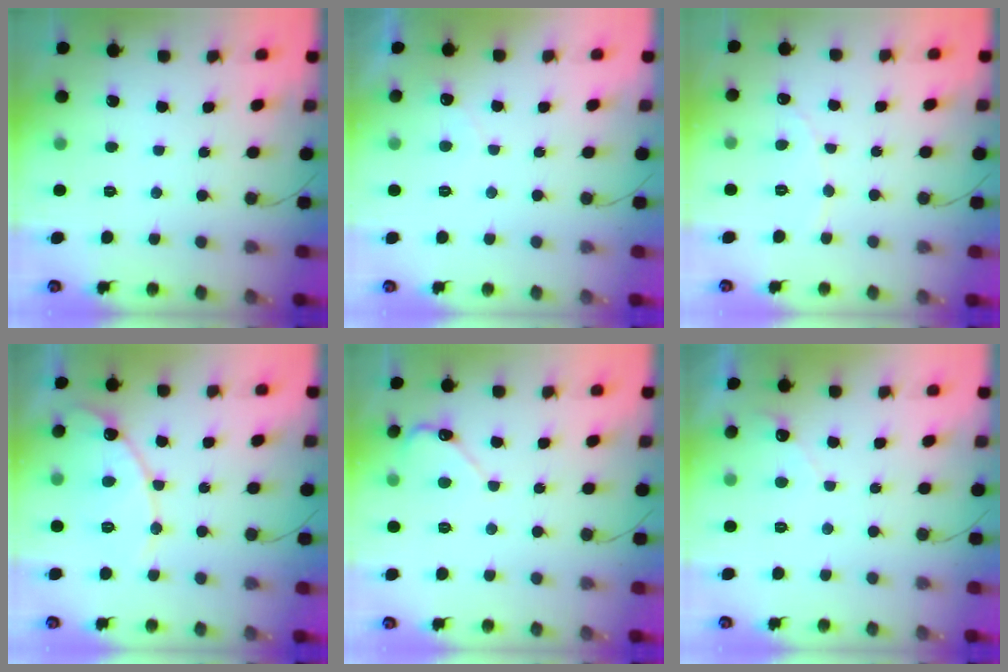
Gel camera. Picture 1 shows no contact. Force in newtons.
{"total": 3.0, "press": 3.0, "slide": 0.1}
{"total": 2.5, "press": 2.5, "slide": 0.1}
{"total": 13.0, "press": 12.9, "slide": 1.1}
{"total": 4.1, "press": 4.1, "slide": 0.4}
{"total": 3.9, "press": 3.9, "slide": 0.2}